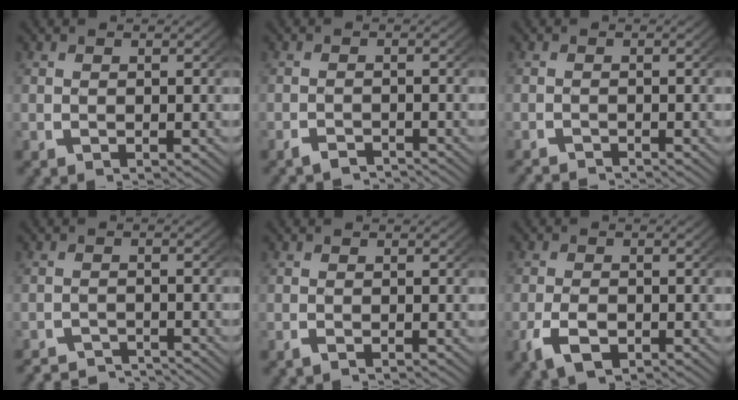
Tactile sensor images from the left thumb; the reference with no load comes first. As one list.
[{"total": 1.9, "force": [-1.9, 0.4, 0.3], "torque": [-0.005, -0.008, -0.034]}, {"total": 2.0, "force": [-2.0, 0.3, 0.2], "torque": [0.001, -0.012, -0.033]}, {"total": 4.2, "force": [-4.0, 1.0, 0.8], "torque": [-0.003, -0.018, -0.068]}, {"total": 0.5, "force": [-0.4, 0.1, 0.3], "torque": [-0.004, -0.002, -0.009]}, {"total": 3.9, "force": [-1.7, 2.4, 2.5], "torque": [-0.060, -0.013, -0.024]}]